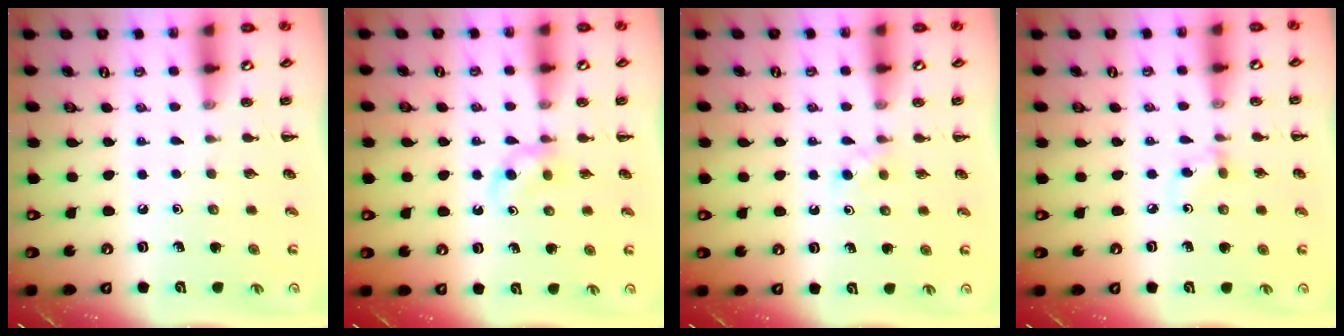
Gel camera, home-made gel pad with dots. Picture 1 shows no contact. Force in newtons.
{"total": 2.5, "press": 2.3, "slide": 1.1}
{"total": 2.7, "press": 2.5, "slide": 1.1}
{"total": 3.9, "press": 3.5, "slide": 1.6}